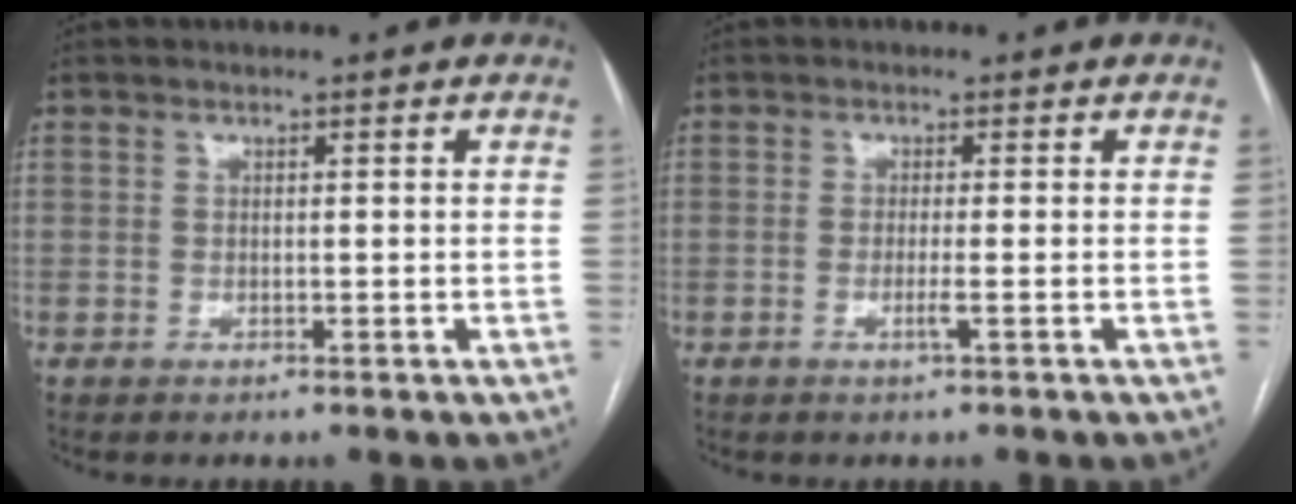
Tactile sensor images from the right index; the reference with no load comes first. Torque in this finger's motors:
{"motor_torque": [-0.25, 0.02, -0.08, 0.00]}